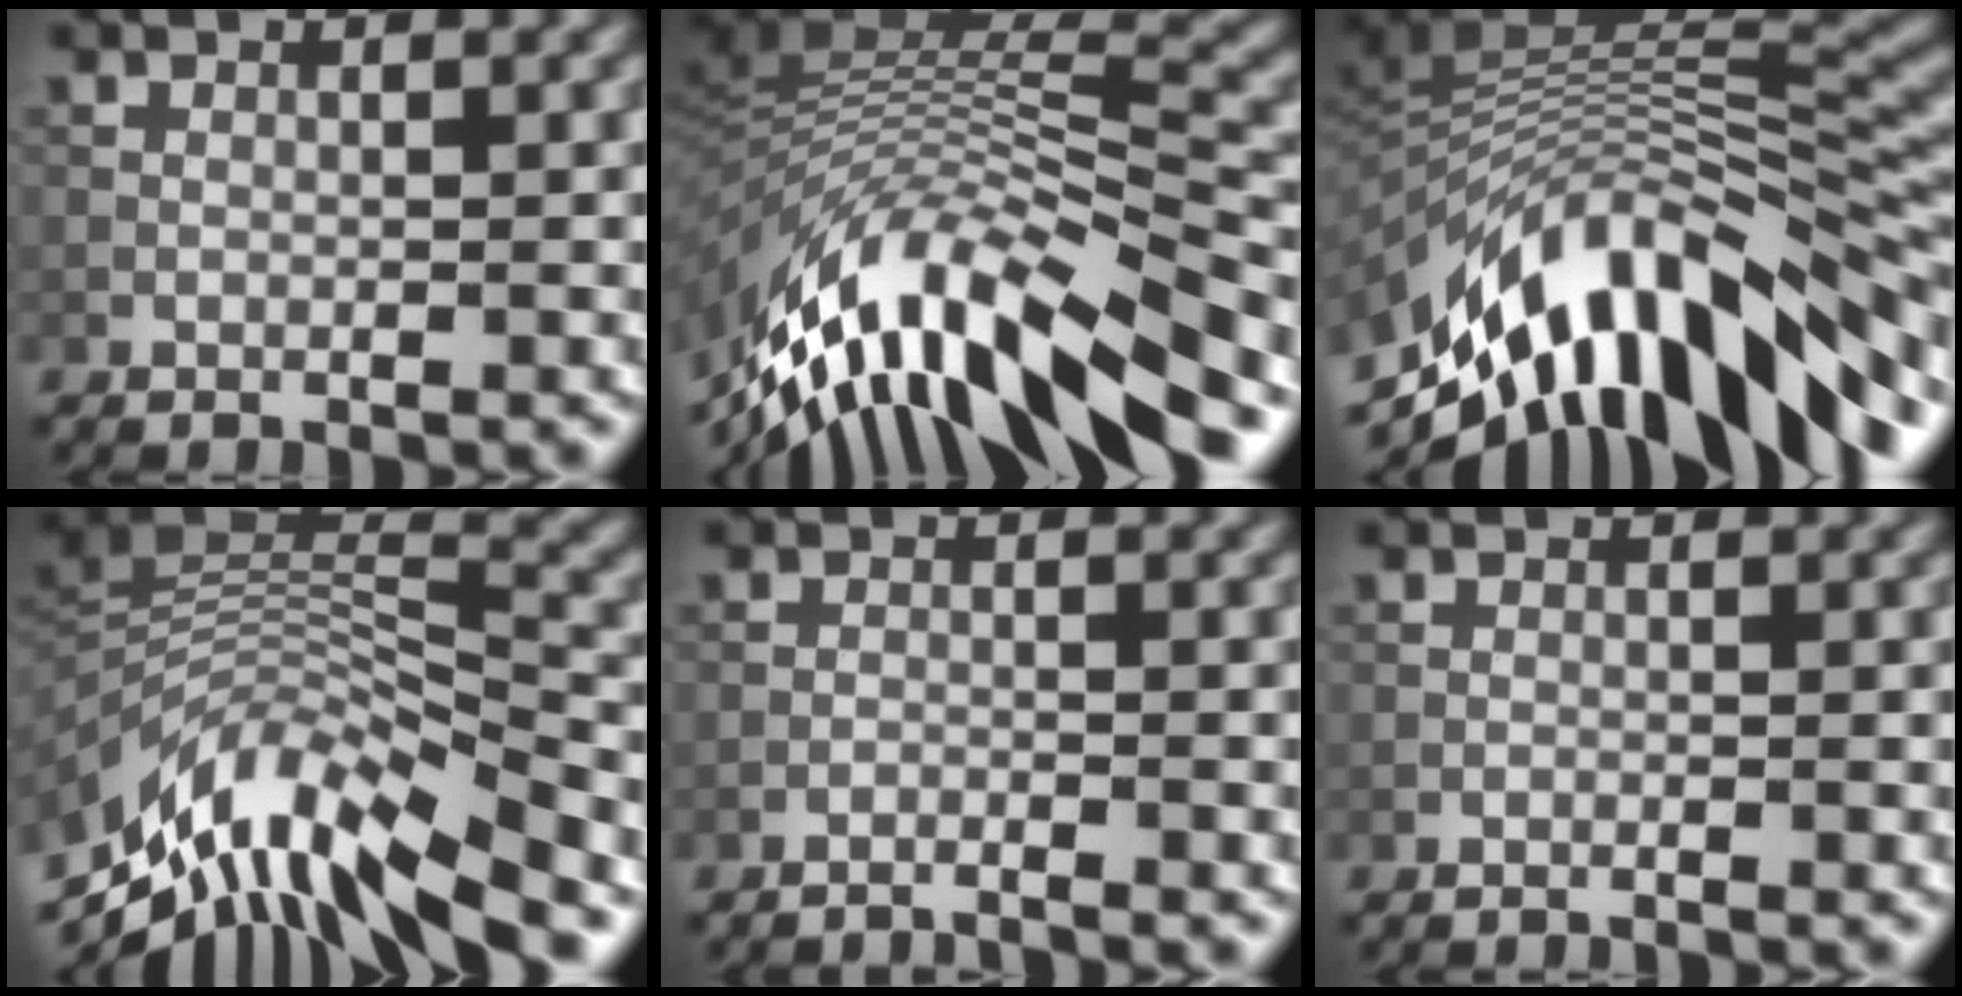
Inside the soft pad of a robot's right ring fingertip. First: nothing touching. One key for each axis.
{"total": 13.2, "fx": -7.4, "fy": 4.5, "fz": 9.9, "tx": -0.203, "ty": 0.027, "tz": -0.129}
{"total": 14.3, "fx": -7.3, "fy": 5.6, "fz": 11.0, "tx": -0.192, "ty": 0.021, "tz": -0.123}
{"total": 11.9, "fx": -7.7, "fy": 4.0, "fz": 8.1, "tx": -0.165, "ty": 0.017, "tz": -0.135}
{"total": 2.0, "fx": -1.9, "fy": 0.1, "fz": 0.6, "tx": -0.009, "ty": -0.001, "tz": -0.038}
{"total": 0.7, "fx": -0.6, "fy": 0.0, "fz": 0.2, "tx": -0.006, "ty": 0.002, "tz": -0.013}